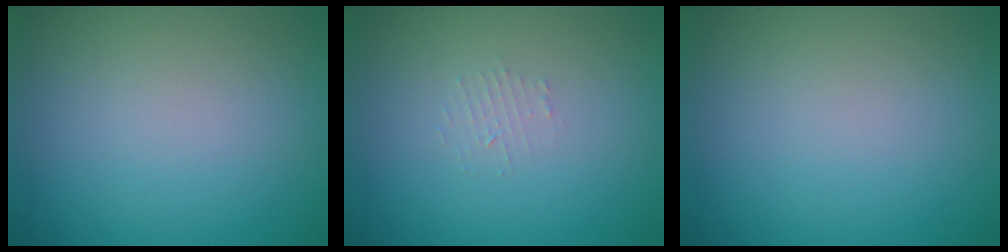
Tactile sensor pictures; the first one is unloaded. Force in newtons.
{"total": 0.9, "press": 0.9, "slide": 0.2}
{"total": 0.0}